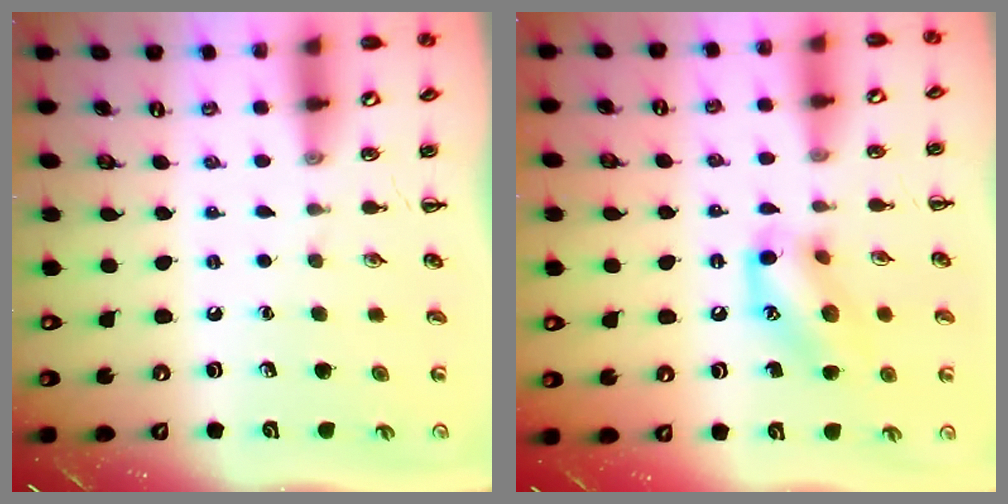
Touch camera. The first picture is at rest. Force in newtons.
{"total": 13.2, "press": 13.1, "slide": 1.2}